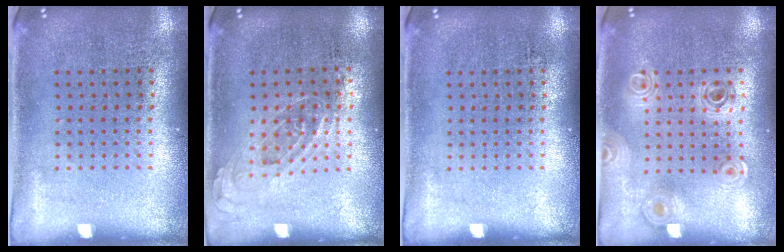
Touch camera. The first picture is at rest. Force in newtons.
{"total": 0.8, "press": 0.6, "slide": 0.5}
{"total": 0.0}
{"total": 0.8, "press": 0.8, "slide": 0.1}